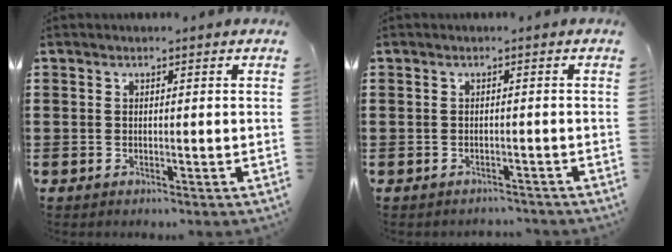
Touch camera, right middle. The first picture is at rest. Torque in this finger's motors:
{"motor_torque": [-0.29, 0.10, -0.11, -0.03]}